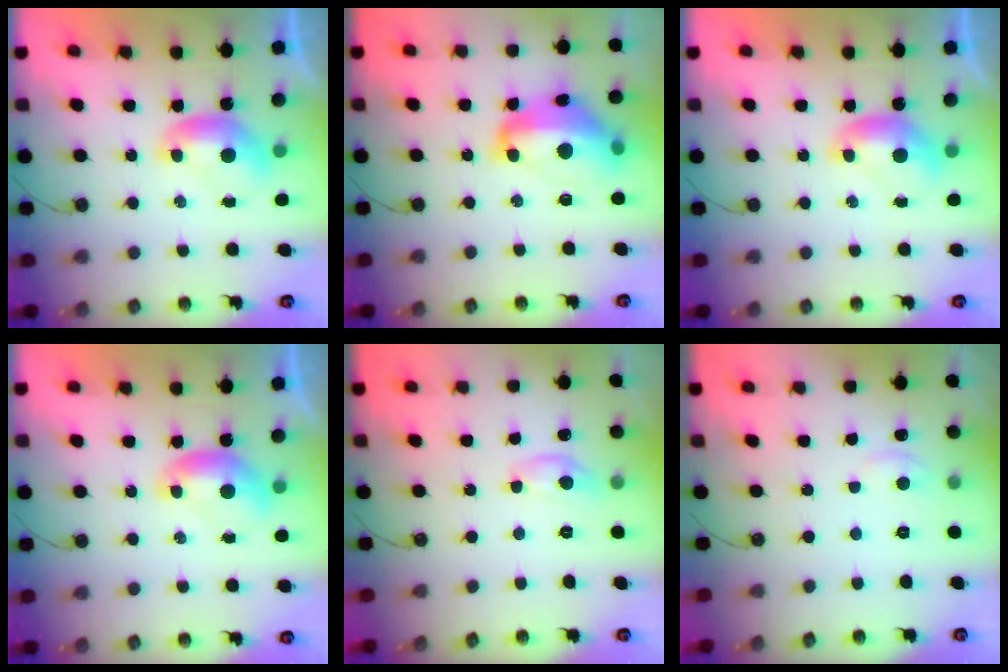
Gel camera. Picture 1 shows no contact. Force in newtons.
{"total": 12.0, "press": 11.8, "slide": 1.6}
{"total": 0.0}
{"total": 0.0}
{"total": 1.4, "press": 1.4, "slide": 0.2}
{"total": 3.0, "press": 2.9, "slide": 0.5}